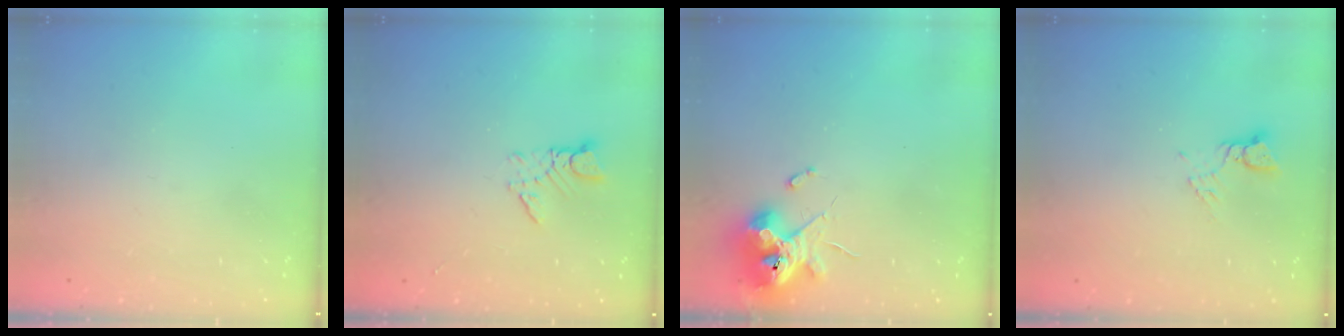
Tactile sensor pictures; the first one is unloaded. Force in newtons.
{"total": 3.9, "press": 3.9, "slide": 0.5}
{"total": 11.6, "press": 11.6, "slide": 0.8}
{"total": 2.7, "press": 2.7, "slide": 0.2}